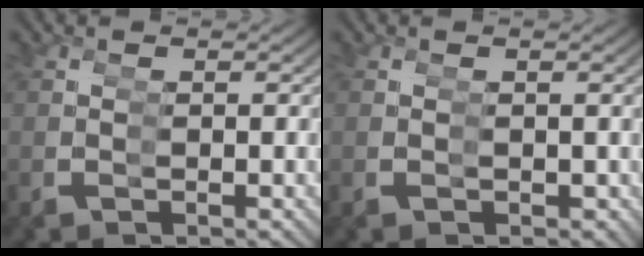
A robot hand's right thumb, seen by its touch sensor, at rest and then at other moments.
{"total": 1.2, "force": [-0.2, 1.1, 0.1], "torque": [-0.002, -0.008, 0.001]}